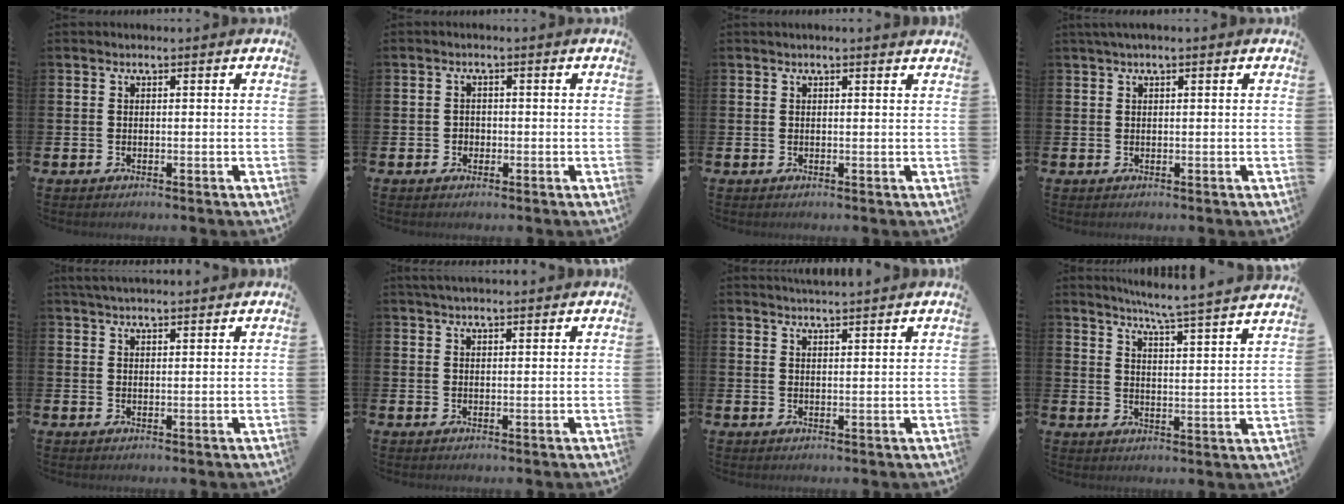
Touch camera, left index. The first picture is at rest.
{"total": 1.3, "force": [-0.3, 1.2, 0.2], "torque": [-0.003, 0.004, -0.010]}
{"total": 0.6, "force": [0.5, -0.1, 0.3], "torque": [0.000, -0.002, 0.009]}
{"total": 0.8, "force": [0.5, 0.0, 0.6], "torque": [-0.016, 0.004, 0.009]}
{"total": 2.9, "force": [2.7, 0.4, 0.8], "torque": [-0.017, -0.005, 0.050]}
{"total": 2.2, "force": [2.1, 0.3, 0.7], "torque": [-0.006, -0.005, 0.035]}
{"total": 2.6, "force": [2.6, -0.4, 0.0], "torque": [-0.003, -0.014, 0.047]}
{"total": 6.0, "force": [5.7, -0.9, 1.9], "torque": [-0.050, -0.046, 0.094]}